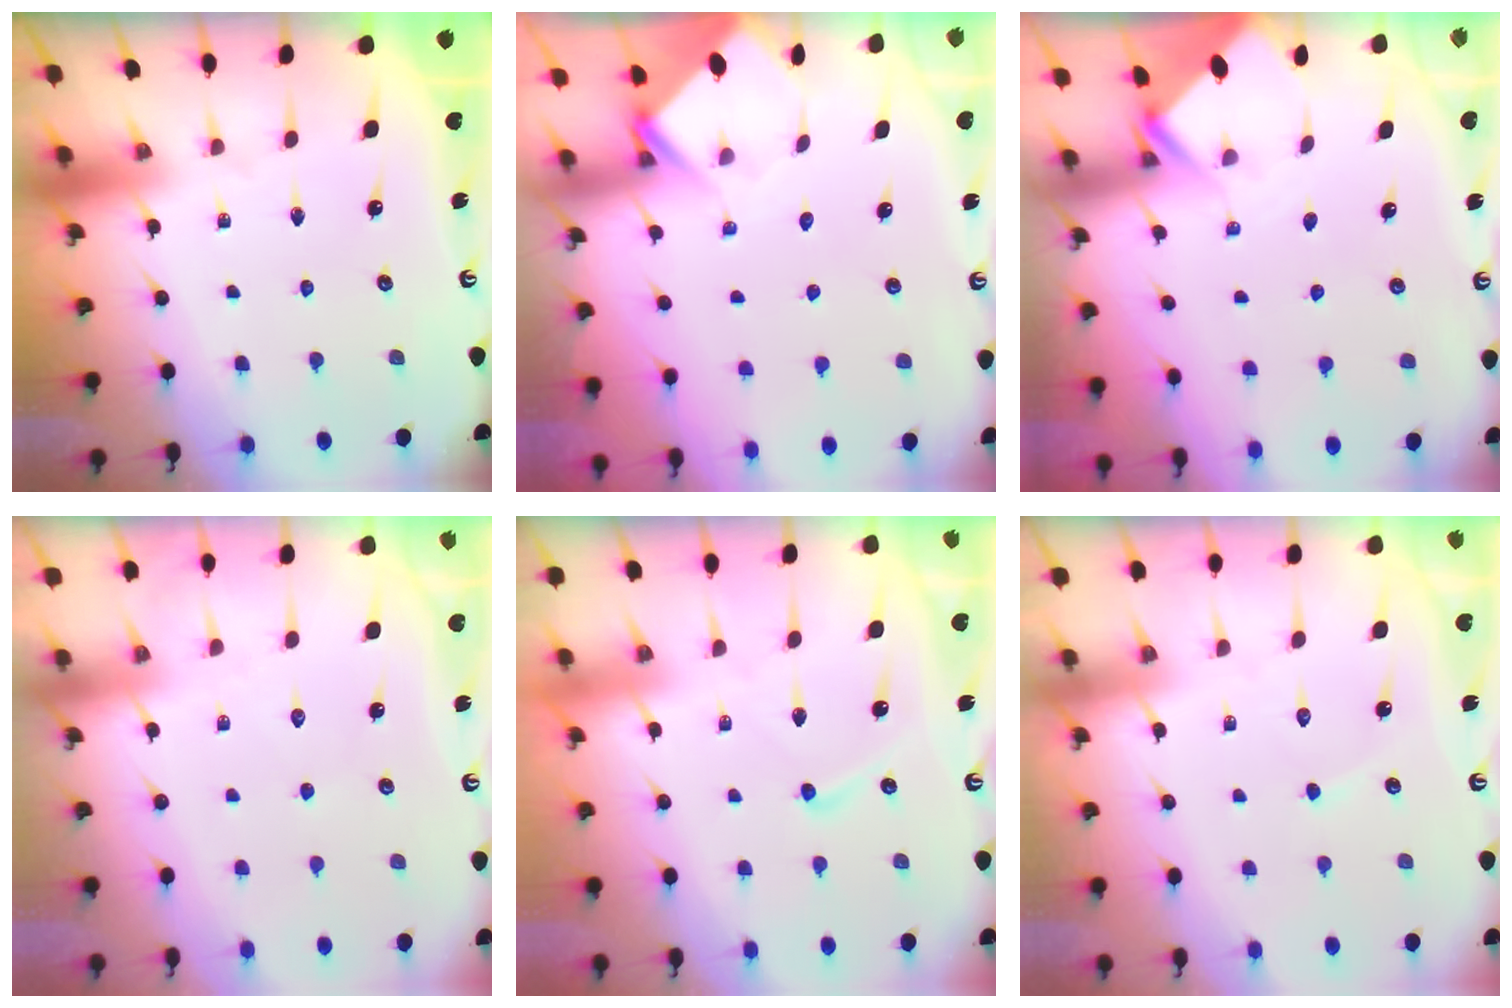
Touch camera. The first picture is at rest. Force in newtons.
{"total": 3.5, "press": 3.5, "slide": 0.2}
{"total": 2.7, "press": 2.7, "slide": 0.2}
{"total": 5.0, "press": 4.9, "slide": 0.5}
{"total": 5.9, "press": 5.9, "slide": 0.7}
{"total": 3.8, "press": 3.8, "slide": 0.2}